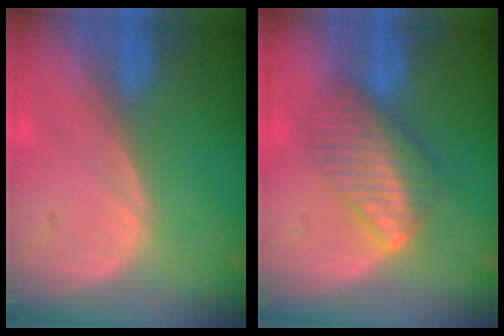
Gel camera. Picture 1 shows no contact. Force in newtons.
{"total": 6.6, "press": 6.5, "slide": 1.3}